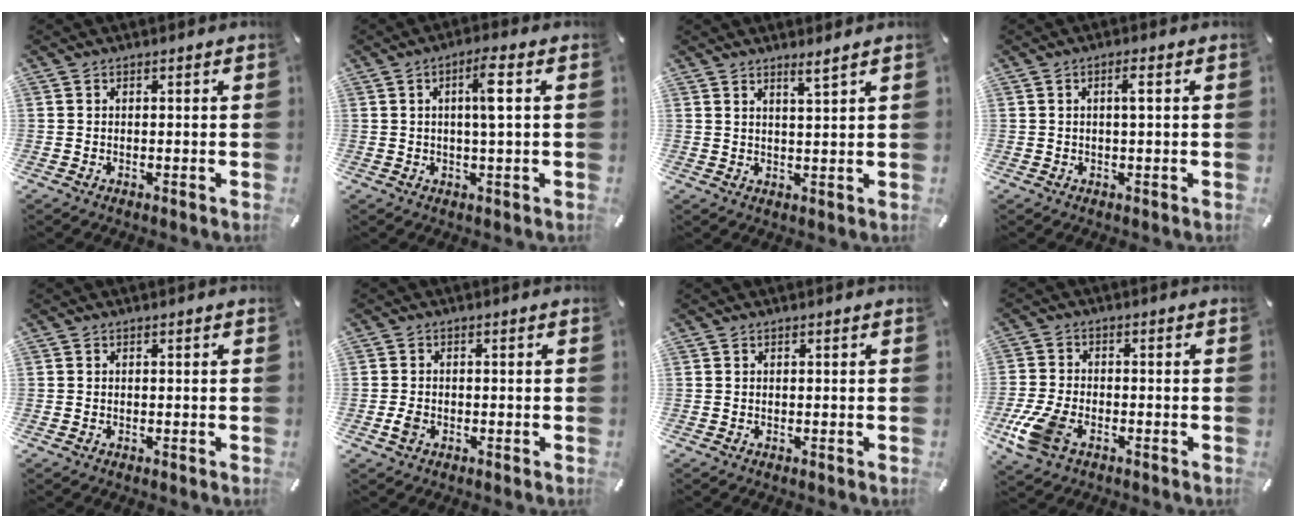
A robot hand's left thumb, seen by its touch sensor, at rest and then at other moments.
{"total": 6.1, "force": [1.1, 0.8, 6.0], "torque": [-0.108, -0.001, 0.013]}
{"total": 2.9, "force": [2.4, -0.6, 1.4], "torque": [-0.030, -0.012, 0.044]}
{"total": 2.4, "force": [0.4, 0.3, 2.3], "torque": [-0.047, 0.003, 0.005]}
{"total": 0.0}
{"total": 2.3, "force": [-0.8, 1.6, 1.4], "torque": [-0.031, 0.000, -0.016]}
{"total": 0.0}
{"total": 8.9, "force": [-3.9, 5.2, 6.1], "torque": [-0.144, 0.002, -0.072]}